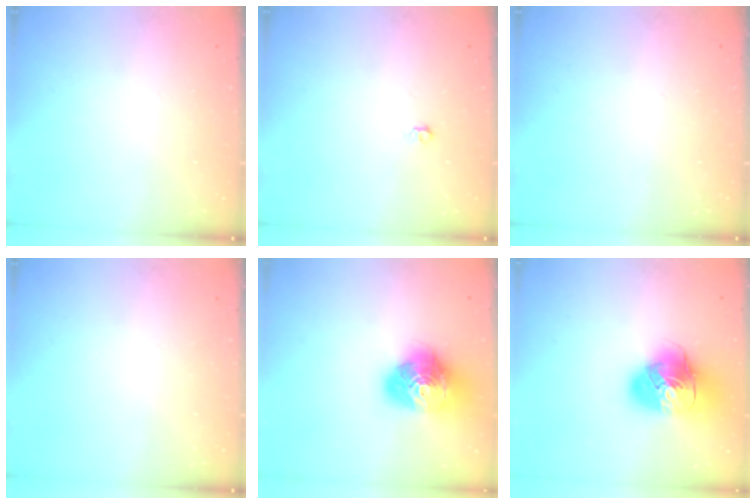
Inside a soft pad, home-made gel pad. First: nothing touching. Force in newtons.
{"total": 3.5, "press": 3.4, "slide": 0.6}
{"total": 0.0}
{"total": 0.0}
{"total": 17.1, "press": 17.0, "slide": 2.2}
{"total": 16.2, "press": 16.0, "slide": 2.4}